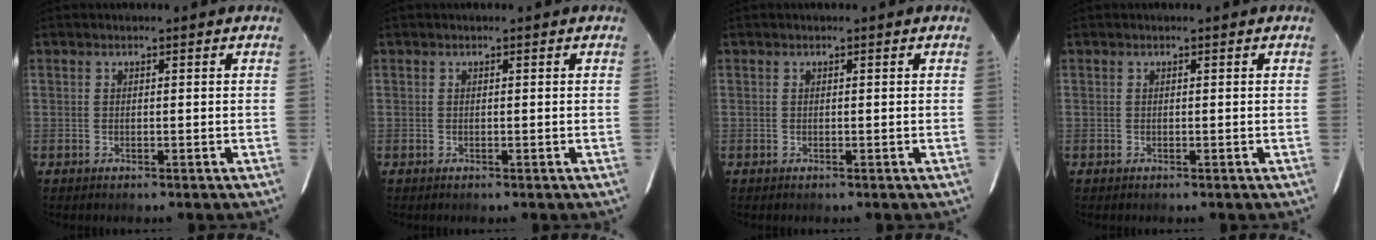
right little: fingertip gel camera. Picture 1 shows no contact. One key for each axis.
{"total": 0.0}
{"total": 0.0}
{"total": 0.0}